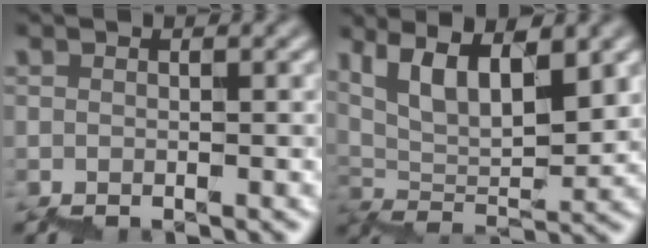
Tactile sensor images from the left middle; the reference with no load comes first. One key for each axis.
{"total": 6.4, "fx": 5.0, "fy": 1.5, "fz": 3.7, "tx": -0.062, "ty": 0.007, "tz": 0.101}